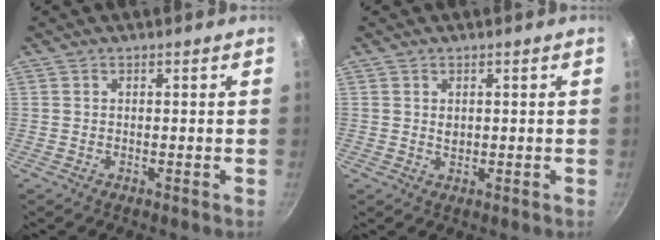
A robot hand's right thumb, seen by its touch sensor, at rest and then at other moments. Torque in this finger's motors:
{"motor_torque": [0.42, 0.21, 0.16, -0.12, 0.00]}